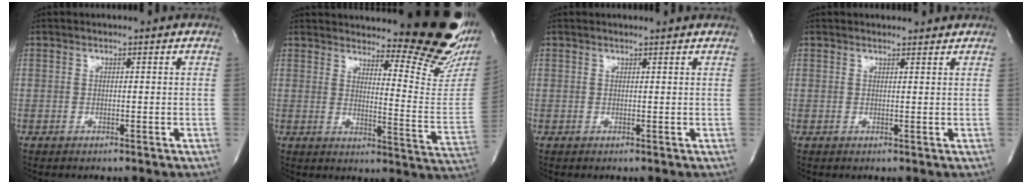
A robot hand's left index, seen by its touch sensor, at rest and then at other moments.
{"total": 21.7, "force": [17.8, 3.8, 11.9], "torque": [-0.149, -0.088, 0.202]}
{"total": 2.0, "force": [1.9, 0.0, 0.6], "torque": [-0.012, 0.008, 0.024]}
{"total": 2.7, "force": [2.6, 0.4, 0.5], "torque": [-0.015, 0.005, 0.032]}